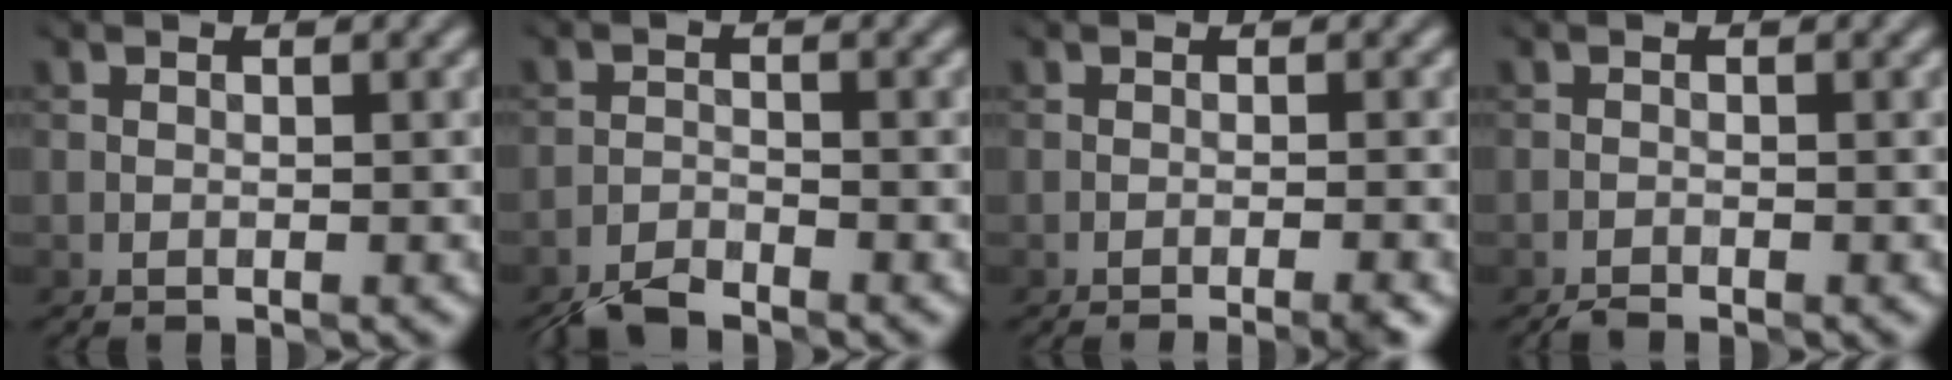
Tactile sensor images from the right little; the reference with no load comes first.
{"total": 3.3, "force": [-3.0, 0.7, 1.2], "torque": [-0.021, -0.005, -0.064]}
{"total": 2.9, "force": [-2.1, 0.2, 2.0], "torque": [-0.039, 0.003, -0.030]}
{"total": 1.0, "force": [-1.0, -0.1, 0.0], "torque": [0.000, 0.000, -0.024]}